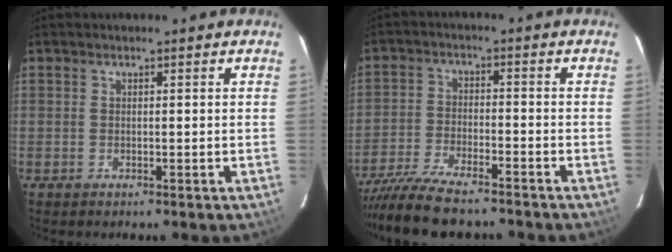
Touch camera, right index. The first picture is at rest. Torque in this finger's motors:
{"motor_torque": [1.17, -0.97, 0.21, 0.02]}